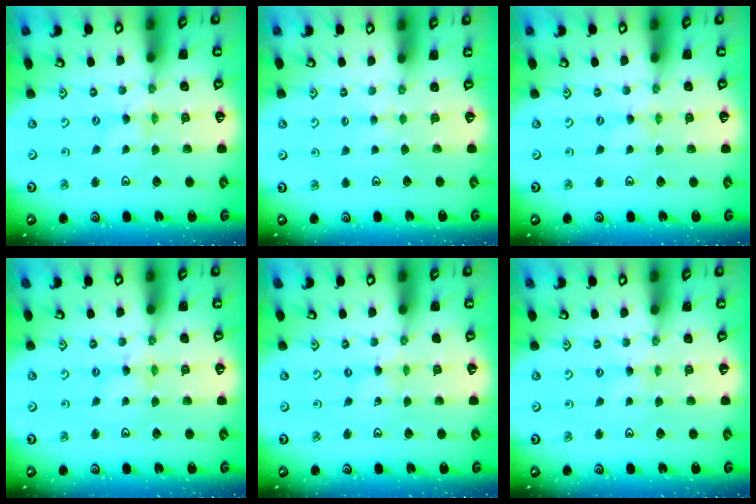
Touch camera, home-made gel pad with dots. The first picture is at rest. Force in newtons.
{"total": 2.7, "press": 2.7, "slide": 0.4}
{"total": 0.5, "press": 0.5, "slide": 0.1}
{"total": 2.0, "press": 2.0, "slide": 0.3}
{"total": 0.0}
{"total": 1.9, "press": 1.9, "slide": 0.4}